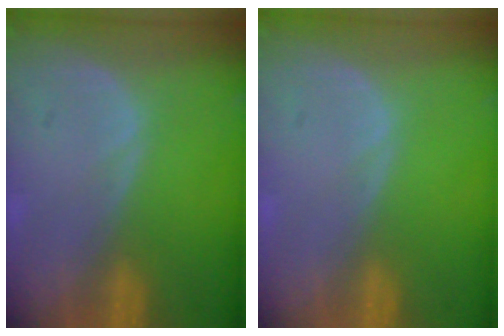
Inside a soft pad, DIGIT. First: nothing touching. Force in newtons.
{"total": 0.0}